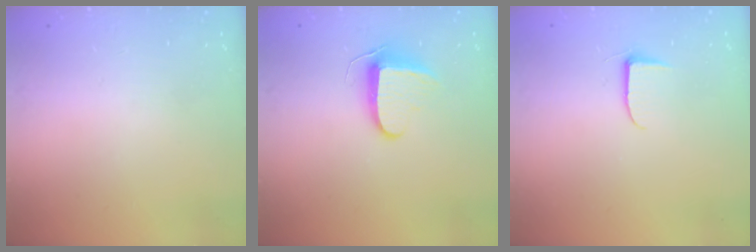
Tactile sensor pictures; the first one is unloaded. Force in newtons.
{"total": 9.6, "press": 9.6, "slide": 0.8}
{"total": 5.1, "press": 5.1, "slide": 0.5}